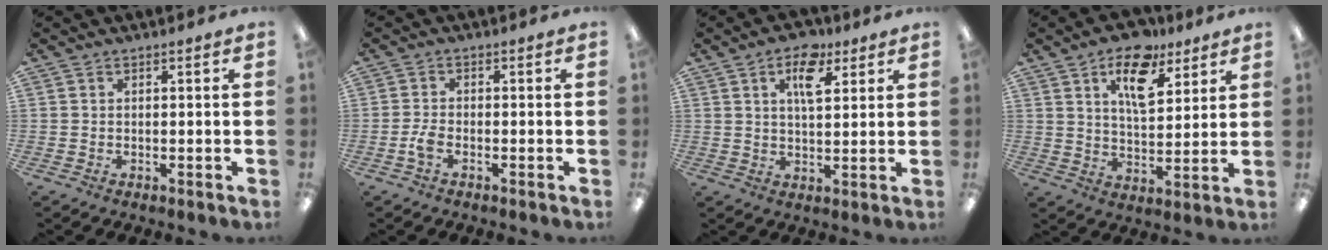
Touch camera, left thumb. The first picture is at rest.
{"total": 3.0, "force": [-1.2, 1.3, 2.4], "torque": [-0.053, 0.002, -0.024]}
{"total": 9.1, "force": [4.4, 4.5, 6.5], "torque": [-0.090, -0.010, 0.070]}
{"total": 13.1, "force": [7.8, 6.5, 8.2], "torque": [-0.114, -0.031, 0.132]}